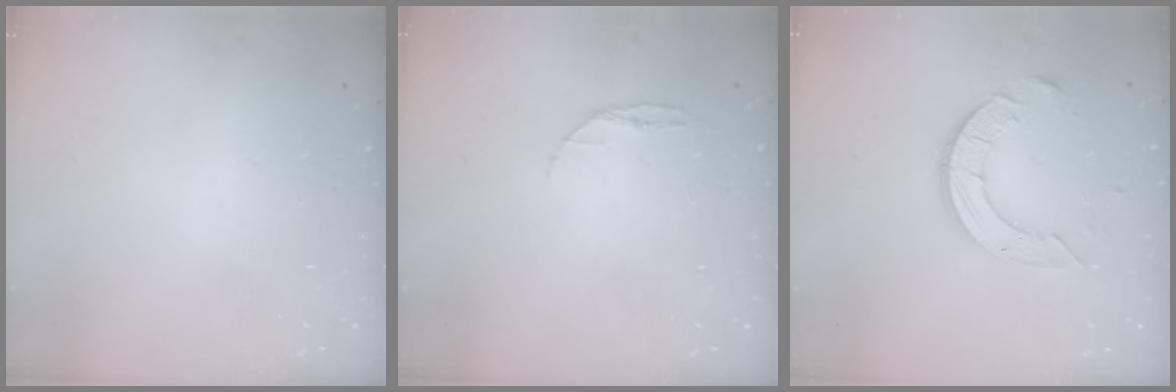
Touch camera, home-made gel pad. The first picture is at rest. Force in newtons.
{"total": 3.4, "press": 3.4, "slide": 0.4}
{"total": 9.8, "press": 9.8, "slide": 0.9}